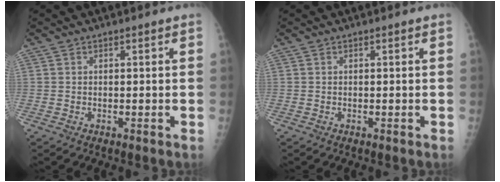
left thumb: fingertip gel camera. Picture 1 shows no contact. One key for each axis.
{"total": 0.0}